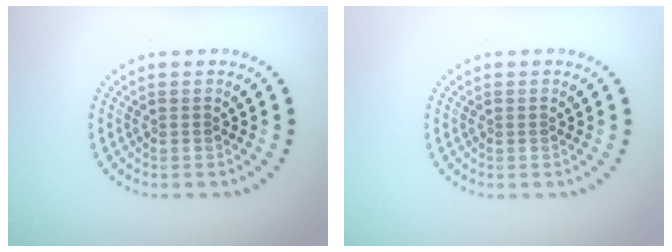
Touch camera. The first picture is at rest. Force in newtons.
{"total": 0.0}